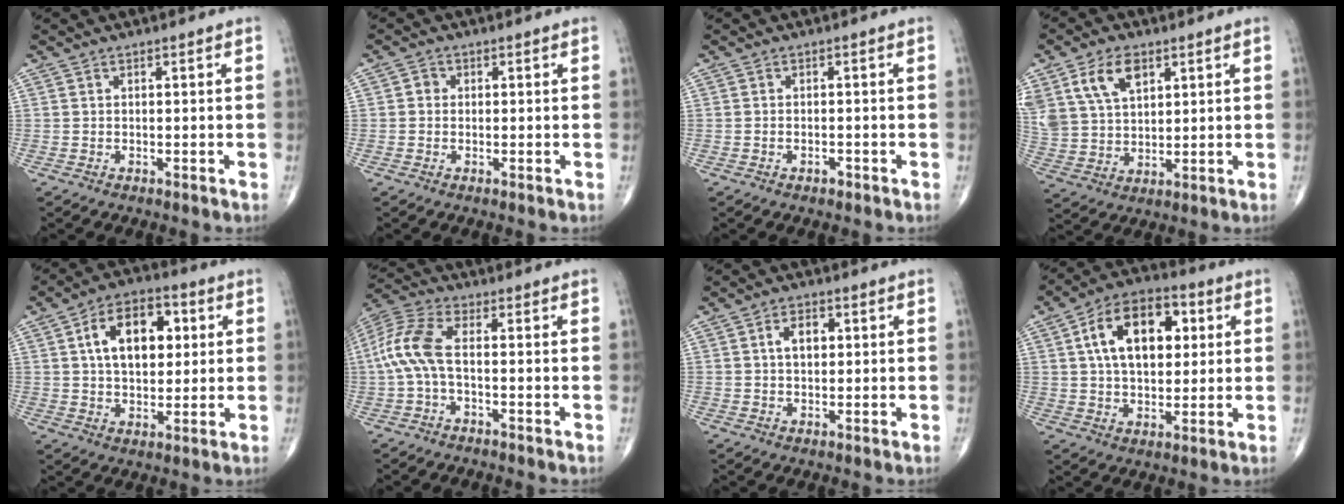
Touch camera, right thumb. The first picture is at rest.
{"total": 1.5, "force": [0.0, 1.4, 0.5], "torque": [-0.001, 0.003, -0.004]}
{"total": 1.2, "force": [-0.8, 0.7, 0.7], "torque": [-0.012, 0.005, -0.011]}
{"total": 11.9, "force": [5.8, 7.3, 7.3], "torque": [-0.137, -0.013, 0.122]}
{"total": 13.6, "force": [3.3, 8.2, 10.4], "torque": [-0.141, 0.008, 0.049]}
{"total": 8.7, "force": [-0.8, 3.5, 7.9], "torque": [-0.195, 0.028, -0.023]}
{"total": 4.4, "force": [1.0, 2.8, 3.3], "torque": [-0.048, 0.005, 0.014]}
{"total": 16.3, "force": [4.1, 9.7, 12.4], "torque": [-0.180, 0.009, 0.064]}